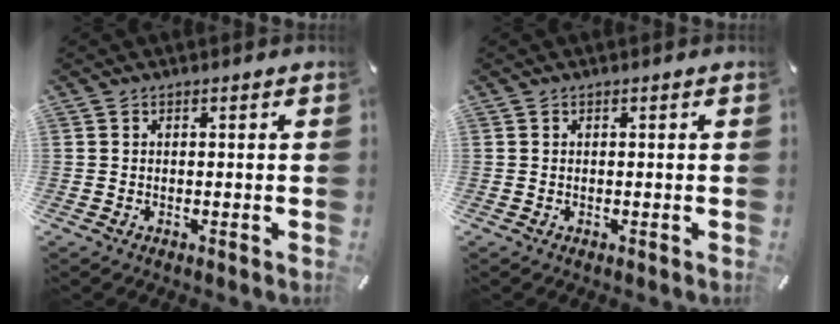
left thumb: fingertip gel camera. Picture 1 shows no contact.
{"total": 0.0}